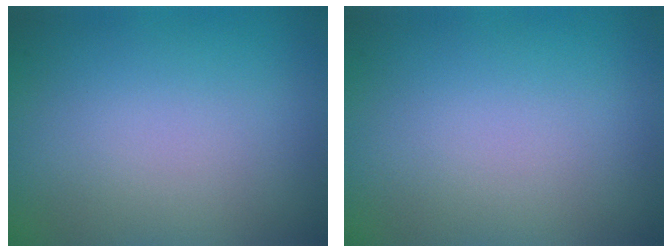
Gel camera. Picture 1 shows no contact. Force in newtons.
{"total": 0.0}